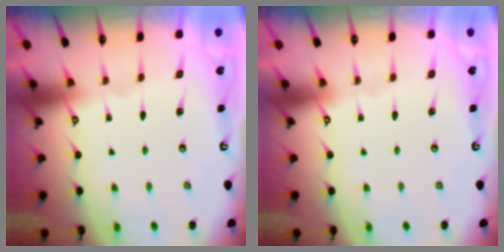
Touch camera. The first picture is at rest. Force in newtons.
{"total": 0.0}